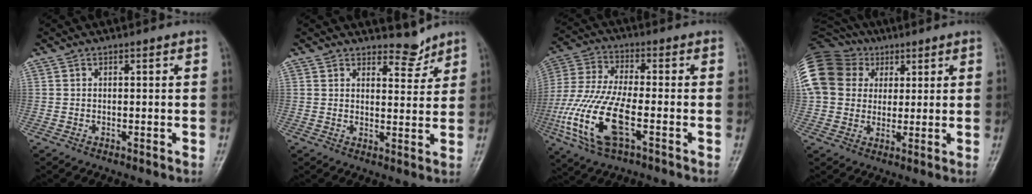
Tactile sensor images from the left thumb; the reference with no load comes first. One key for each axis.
{"total": 4.1, "fx": 3.7, "fy": 1.7, "fz": 0.6, "tx": 0.016, "ty": -0.032, "tz": 0.058}
{"total": 16.0, "fx": -5.4, "fy": 6.1, "fz": 13.8, "tx": -0.317, "ty": 0.011, "tz": -0.100}
{"total": 21.1, "fx": 6.2, "fy": 17.2, "fz": 10.5, "tx": -0.250, "ty": 0.055, "tz": 0.119}